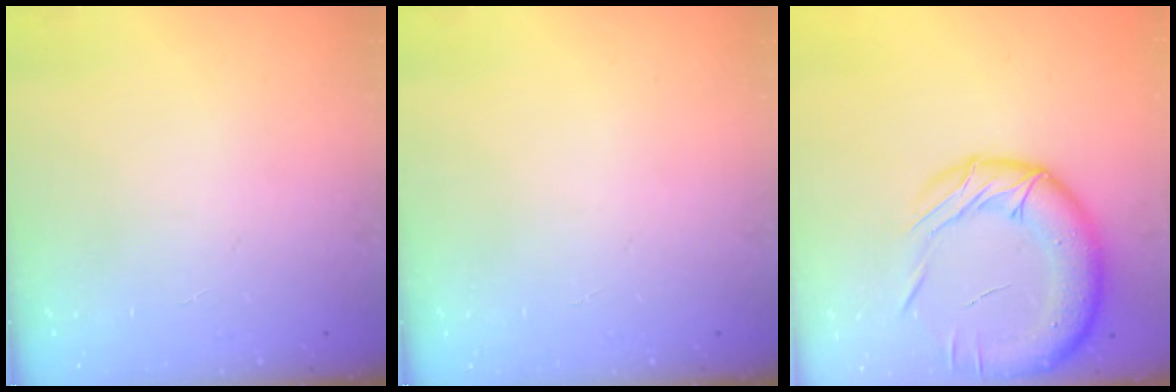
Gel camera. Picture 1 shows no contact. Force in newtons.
{"total": 0.0}
{"total": 20.3, "press": 19.9, "slide": 4.2}